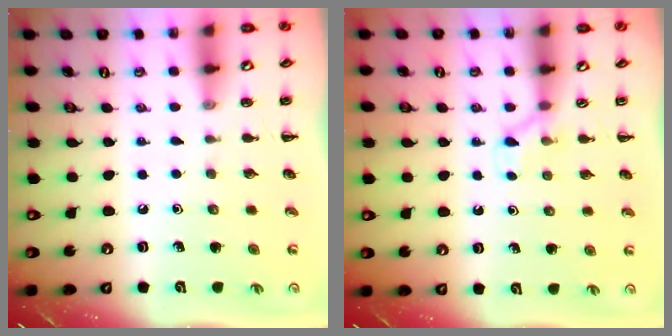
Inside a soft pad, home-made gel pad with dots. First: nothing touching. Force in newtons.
{"total": 3.8, "press": 3.6, "slide": 1.3}